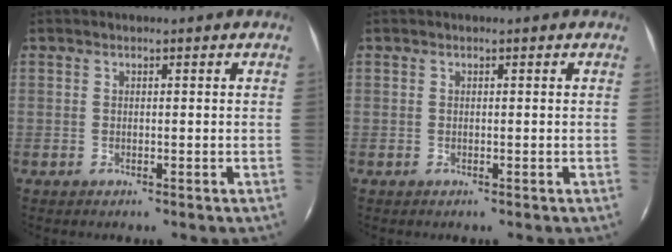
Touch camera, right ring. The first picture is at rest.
{"total": 0.0}